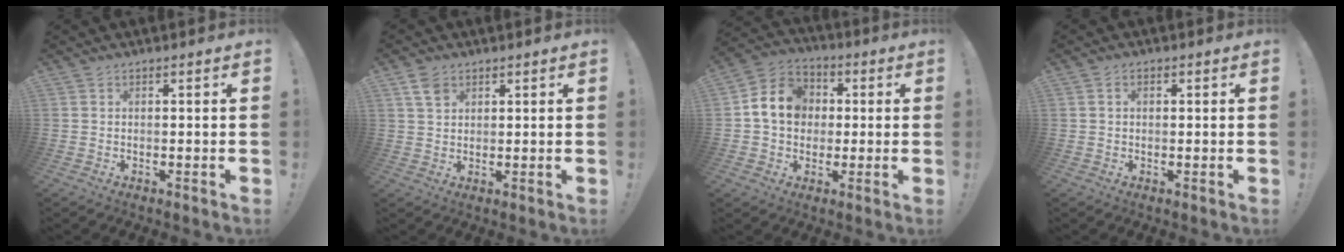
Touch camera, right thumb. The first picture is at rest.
{"total": 4.5, "force": [2.6, 2.9, 2.3], "torque": [-0.041, -0.005, 0.050]}
{"total": 12.1, "force": [1.2, 10.5, 6.0], "torque": [-0.091, 0.013, 0.031]}
{"total": 1.2, "force": [0.1, 0.9, 0.8], "torque": [-0.011, 0.002, 0.001]}